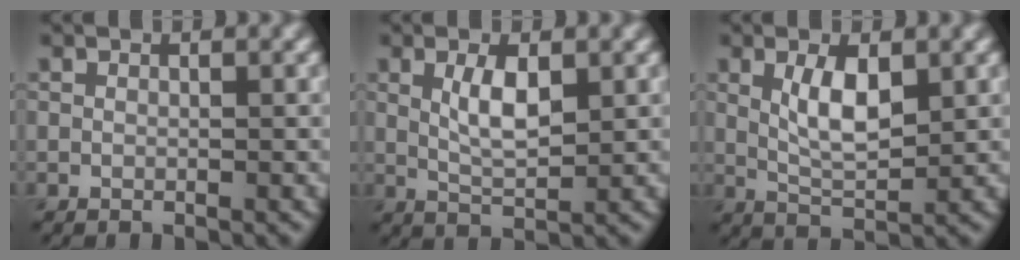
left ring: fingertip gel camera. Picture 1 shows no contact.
{"total": 3.3, "force": [0.9, 1.2, 2.9], "torque": [-0.060, -0.001, 0.018]}
{"total": 3.9, "force": [1.0, 1.5, 3.5], "torque": [-0.070, -0.002, 0.022]}